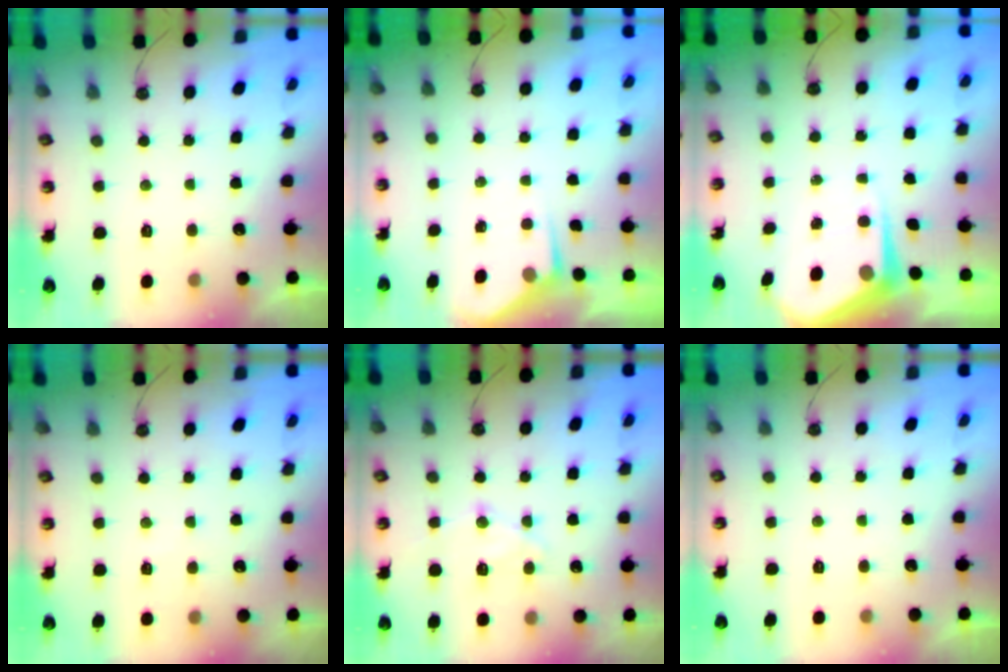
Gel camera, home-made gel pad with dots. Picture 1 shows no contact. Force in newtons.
{"total": 2.9, "press": 2.9, "slide": 0.5}
{"total": 6.1, "press": 6.1, "slide": 0.6}
{"total": 2.3, "press": 2.3, "slide": 0.3}
{"total": 12.8, "press": 12.7, "slide": 1.4}
{"total": 0.0}